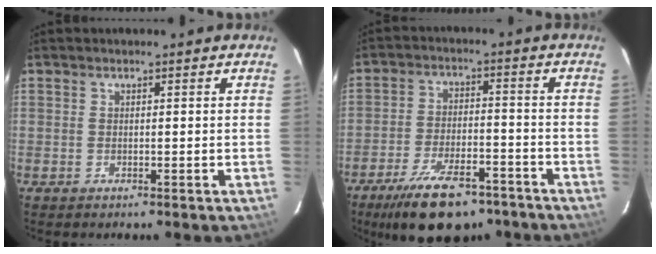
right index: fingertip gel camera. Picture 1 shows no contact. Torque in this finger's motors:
{"motor_torque": [1.10, -1.04, 0.61, 0.13]}